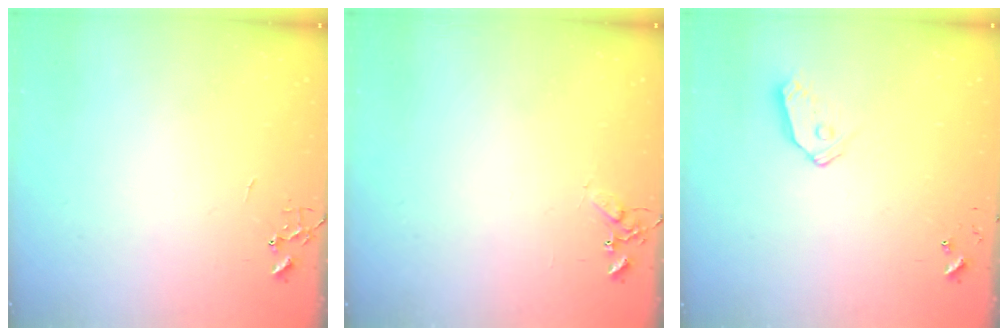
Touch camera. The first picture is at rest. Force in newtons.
{"total": 4.7, "press": 4.6, "slide": 0.6}
{"total": 8.1, "press": 8.1, "slide": 0.7}